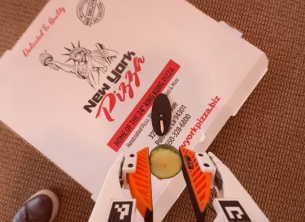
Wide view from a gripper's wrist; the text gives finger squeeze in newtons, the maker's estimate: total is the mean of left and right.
{"total": 7.1, "left": 6.9, "right": 7.2}